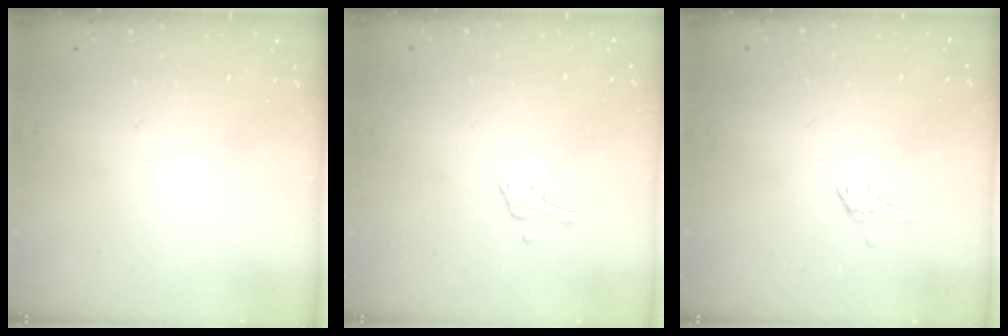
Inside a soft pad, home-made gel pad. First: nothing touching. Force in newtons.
{"total": 2.0, "press": 2.0, "slide": 0.1}
{"total": 0.0}